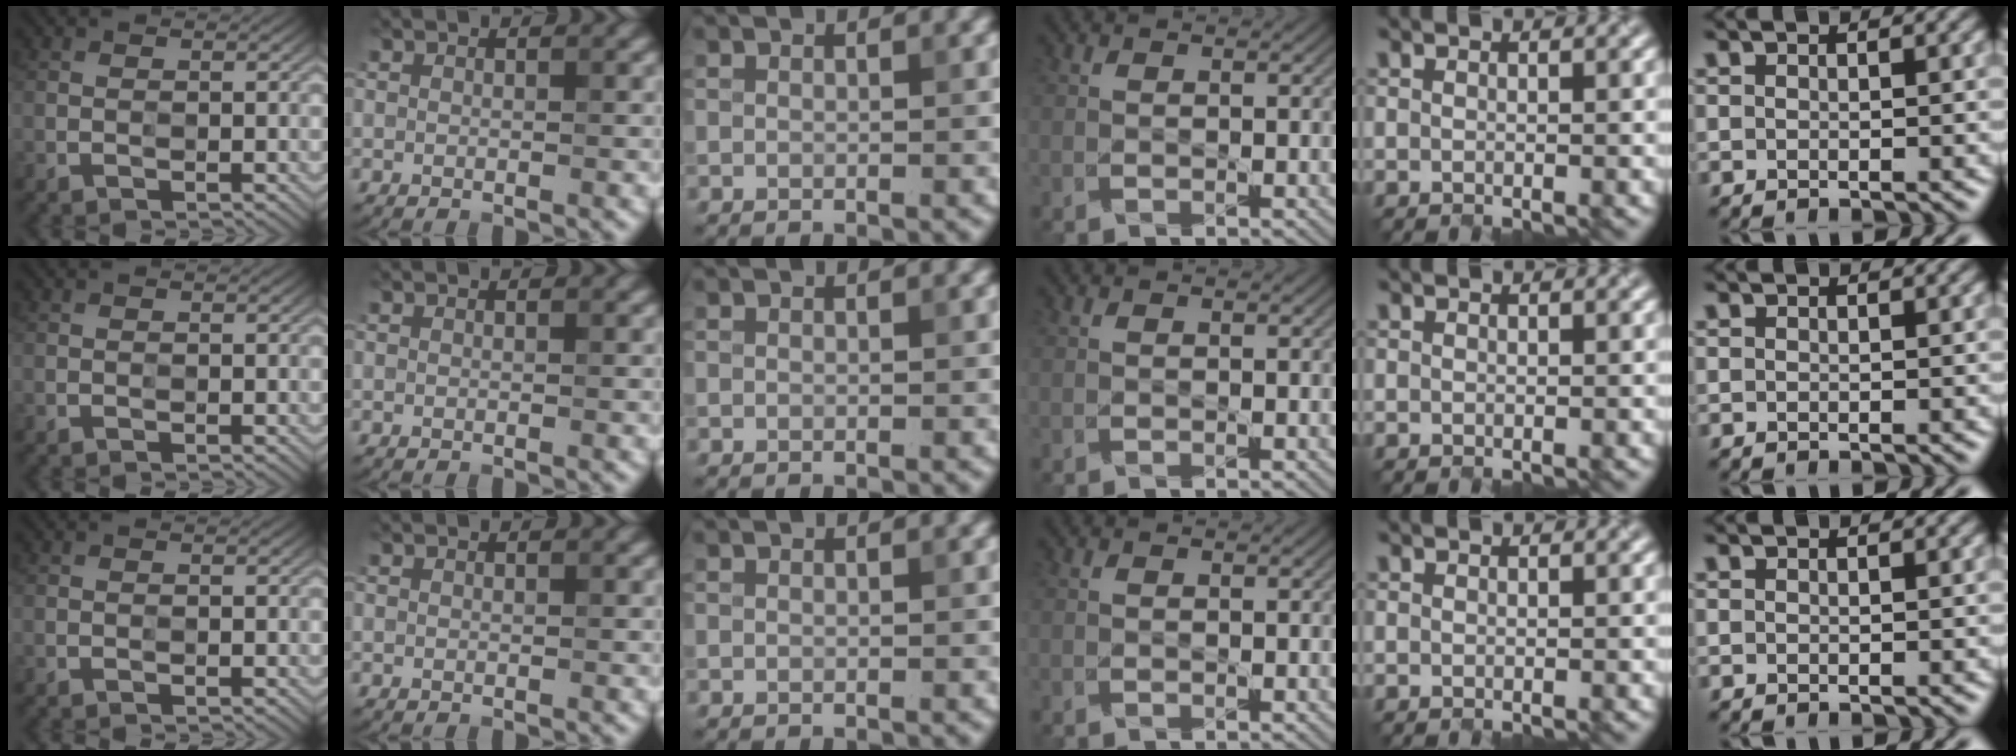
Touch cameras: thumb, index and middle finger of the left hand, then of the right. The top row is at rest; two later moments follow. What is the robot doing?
{"motion": "close", "object": "laptop"}